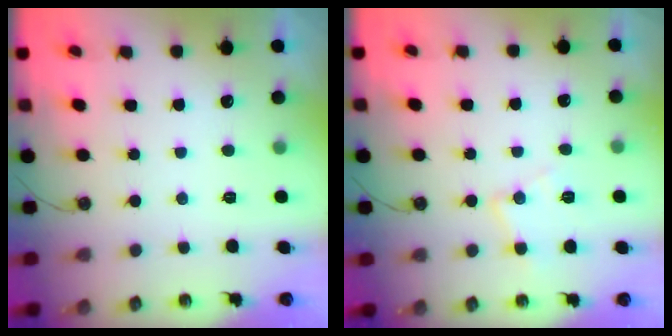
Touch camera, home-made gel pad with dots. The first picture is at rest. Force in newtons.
{"total": 8.3, "press": 8.3, "slide": 0.6}